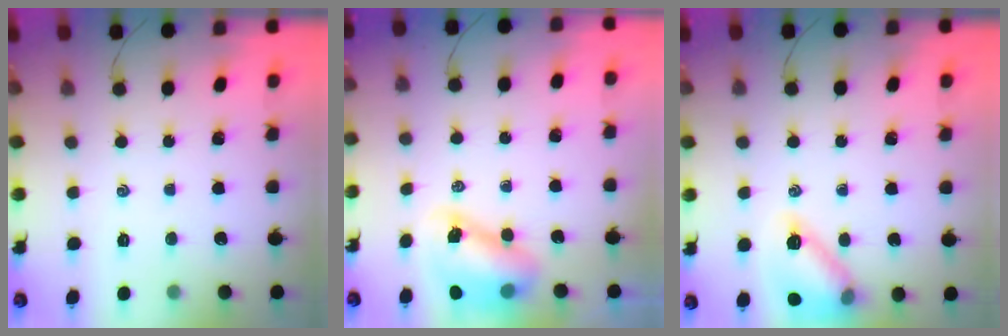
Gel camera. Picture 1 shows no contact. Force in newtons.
{"total": 8.2, "press": 8.0, "slide": 1.8}
{"total": 14.2, "press": 14.2, "slide": 0.9}